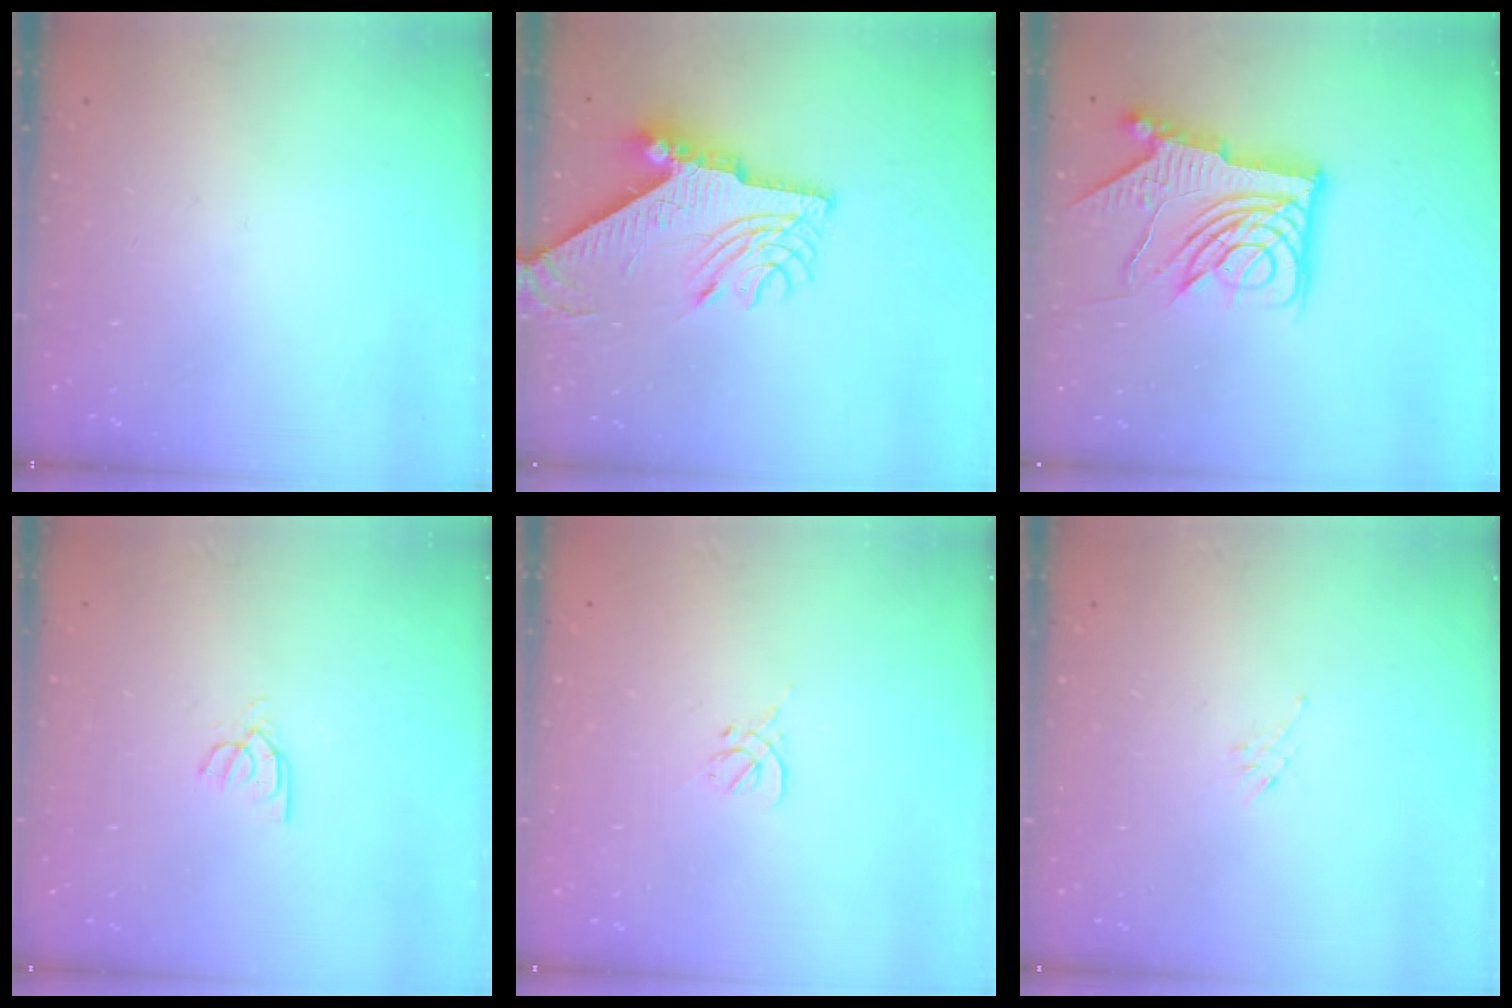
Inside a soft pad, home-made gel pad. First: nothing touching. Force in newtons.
{"total": 12.3, "press": 12.2, "slide": 1.2}
{"total": 15.7, "press": 15.6, "slide": 1.5}
{"total": 2.9, "press": 2.9, "slide": 0.3}
{"total": 0.0}
{"total": 3.5, "press": 3.4, "slide": 0.8}